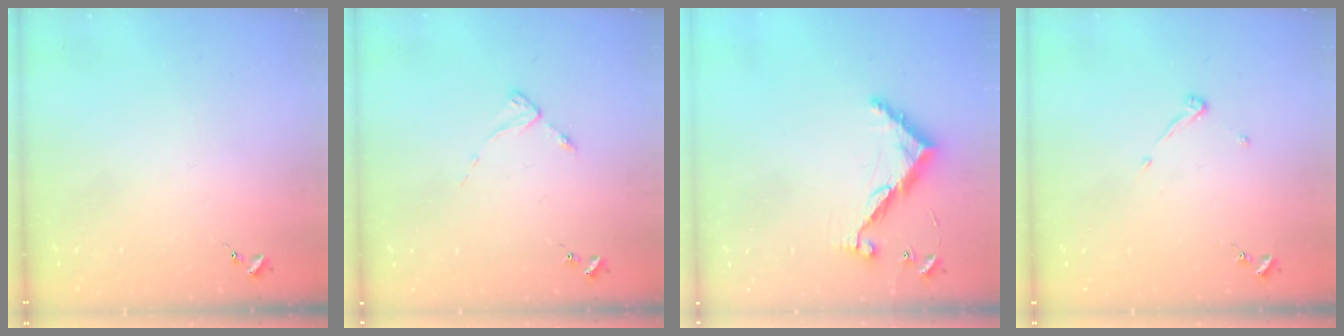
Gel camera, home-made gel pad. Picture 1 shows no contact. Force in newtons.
{"total": 2.7, "press": 2.7, "slide": 0.3}
{"total": 9.3, "press": 9.3, "slide": 0.3}
{"total": 3.9, "press": 3.9, "slide": 0.5}